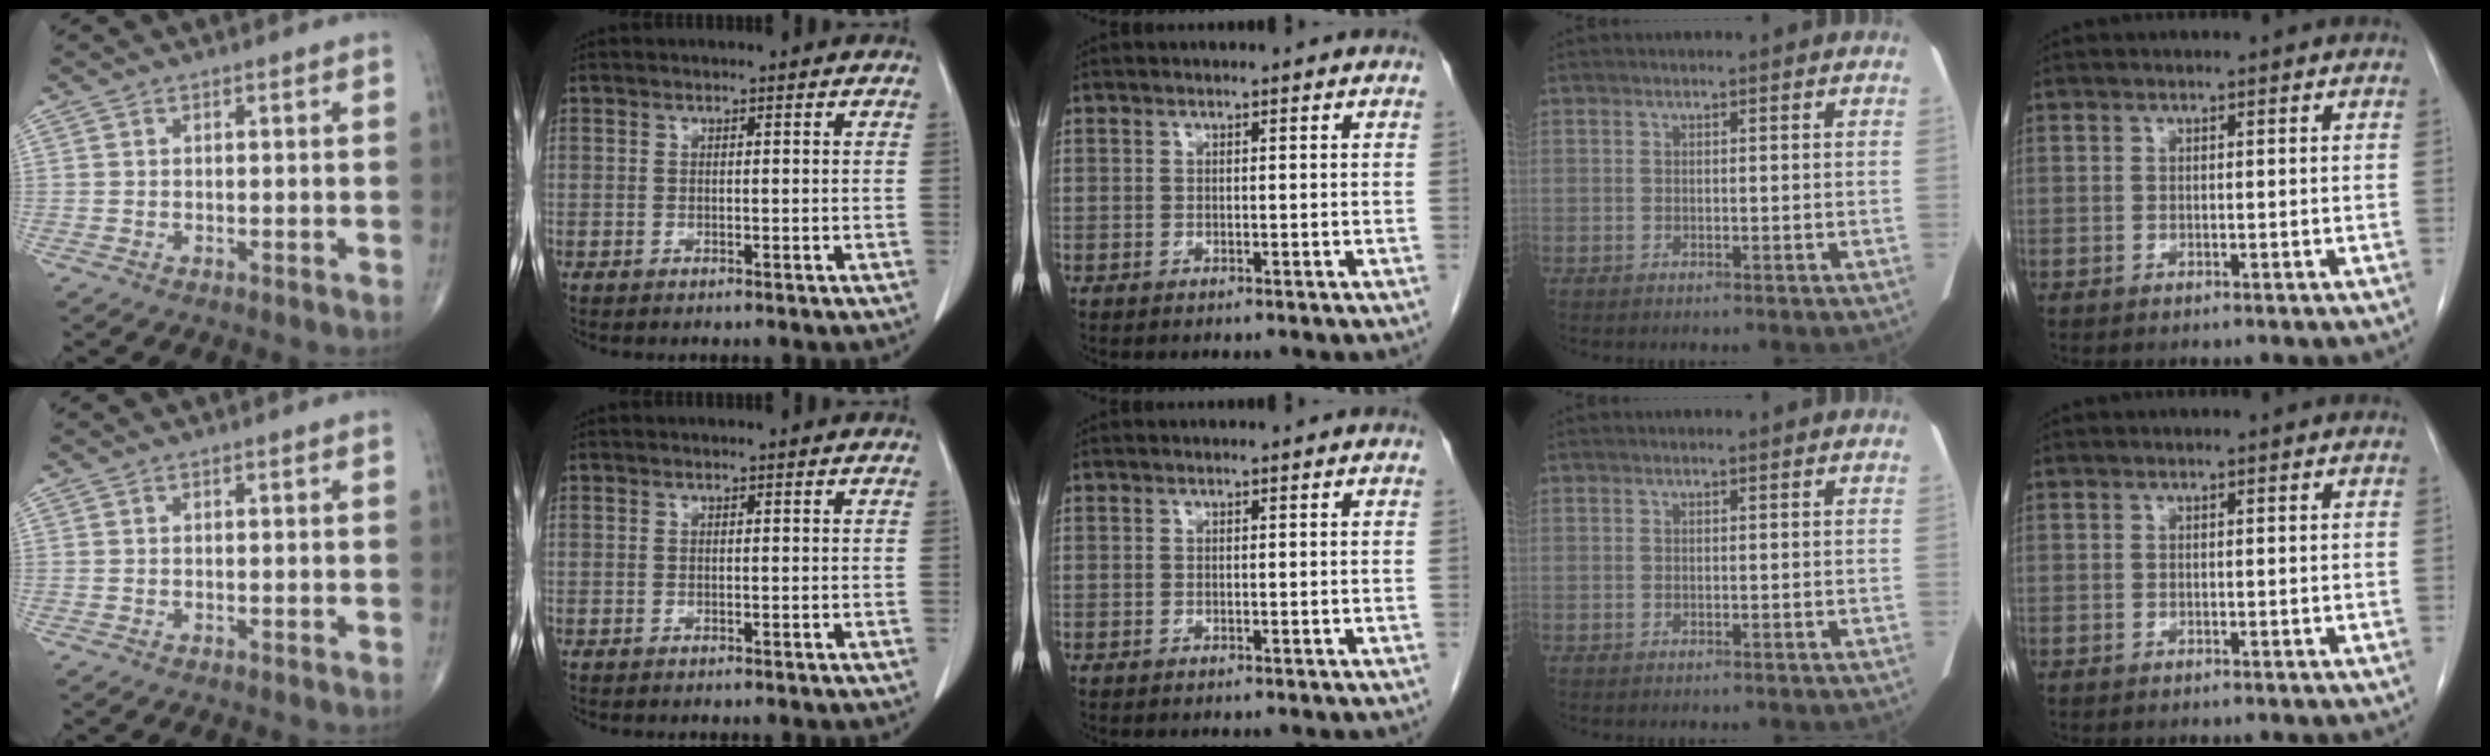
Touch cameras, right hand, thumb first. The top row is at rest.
{}